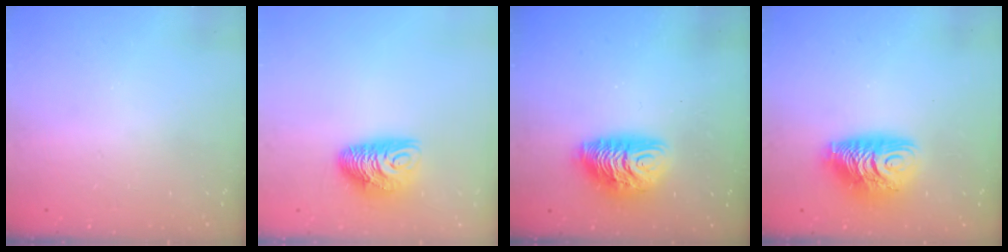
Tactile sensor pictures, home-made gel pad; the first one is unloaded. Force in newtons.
{"total": 9.9, "press": 9.9, "slide": 0.3}
{"total": 10.2, "press": 10.1, "slide": 0.9}
{"total": 10.7, "press": 10.7, "slide": 0.9}